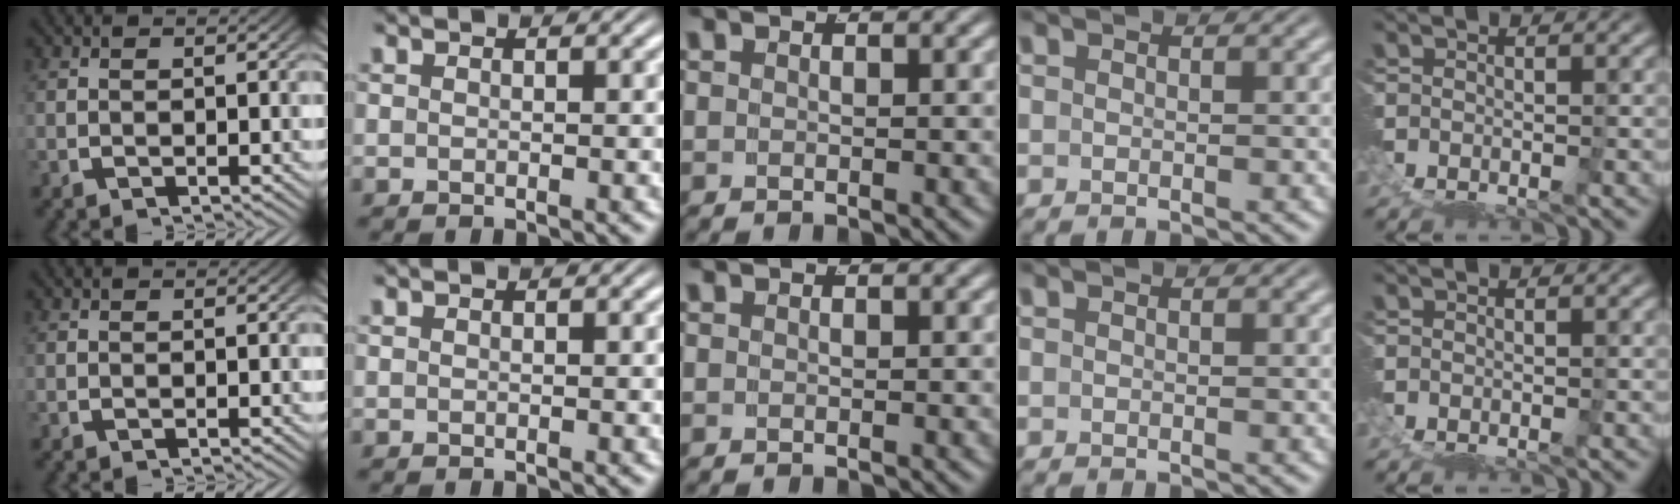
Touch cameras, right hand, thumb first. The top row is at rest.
{}